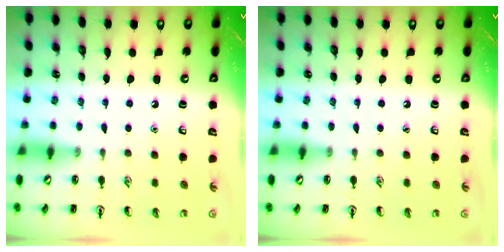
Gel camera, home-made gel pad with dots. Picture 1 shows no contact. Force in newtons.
{"total": 0.0}